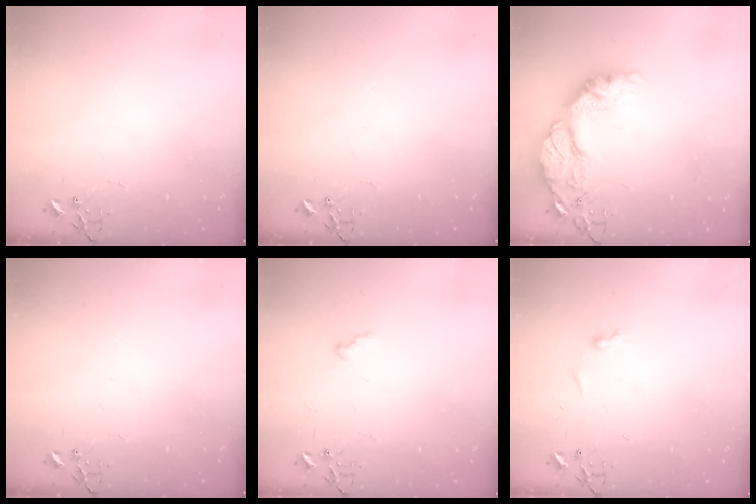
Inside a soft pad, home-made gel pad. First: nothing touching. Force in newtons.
{"total": 0.0}
{"total": 19.9, "press": 19.9, "slide": 1.4}
{"total": 0.0}
{"total": 5.7, "press": 5.7, "slide": 0.5}
{"total": 4.4, "press": 4.3, "slide": 0.6}